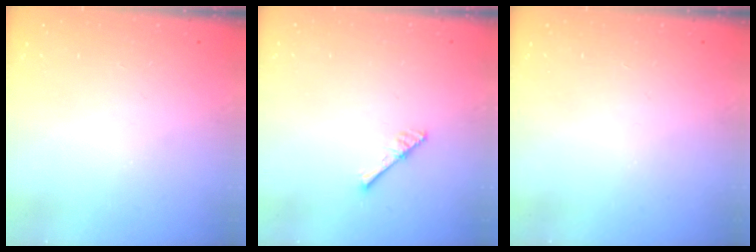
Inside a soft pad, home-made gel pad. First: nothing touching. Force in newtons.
{"total": 3.0, "press": 3.0, "slide": 0.3}
{"total": 0.0}